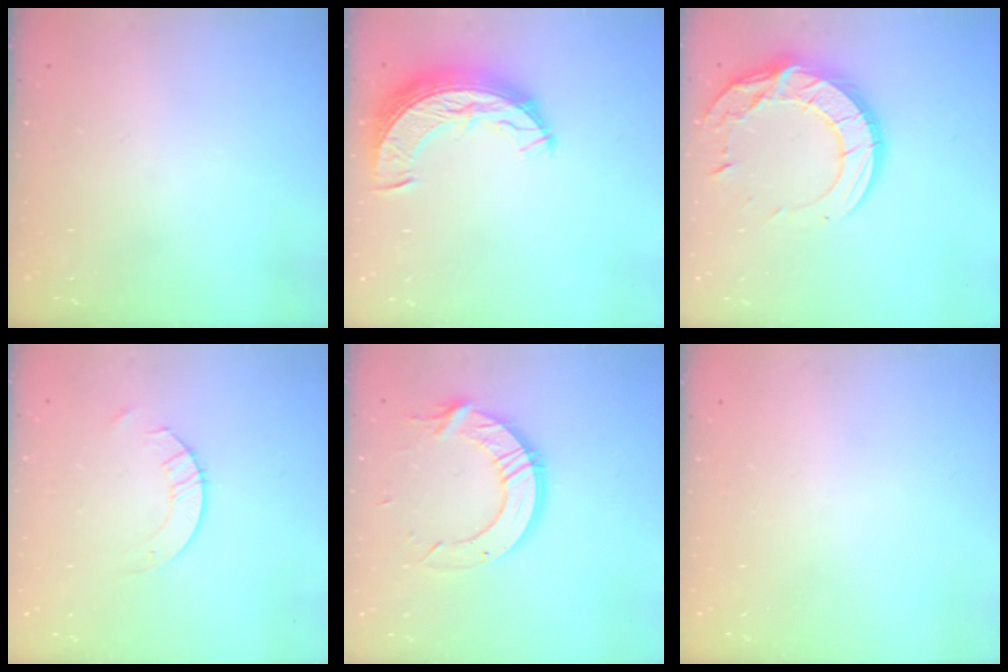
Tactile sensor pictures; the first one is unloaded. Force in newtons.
{"total": 10.0, "press": 10.0, "slide": 0.7}
{"total": 17.1, "press": 17.1, "slide": 0.6}
{"total": 2.0, "press": 2.0, "slide": 0.2}
{"total": 12.1, "press": 12.0, "slide": 0.6}
{"total": 0.0}